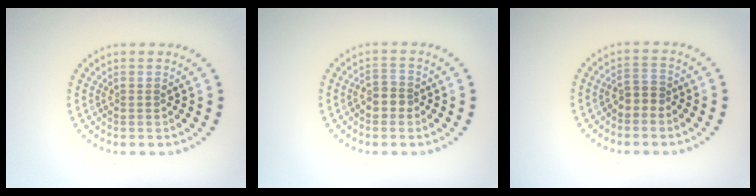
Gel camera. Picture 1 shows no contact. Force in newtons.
{"total": 1.8, "press": 1.7, "slide": 0.6}
{"total": 1.6, "press": 1.4, "slide": 0.7}